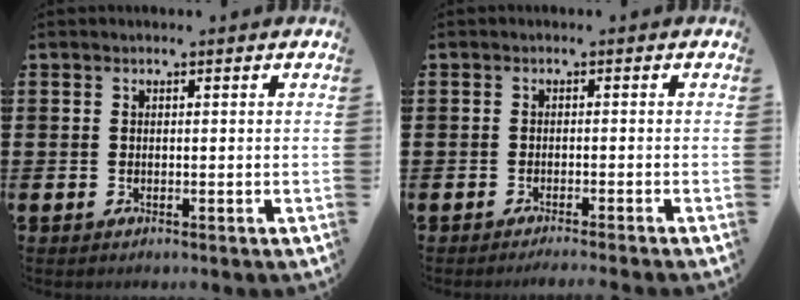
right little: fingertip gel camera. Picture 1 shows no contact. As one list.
[{"total": 1.0, "force": [-0.9, -0.3, 0.2], "torque": [-0.002, 0.000, -0.018]}]